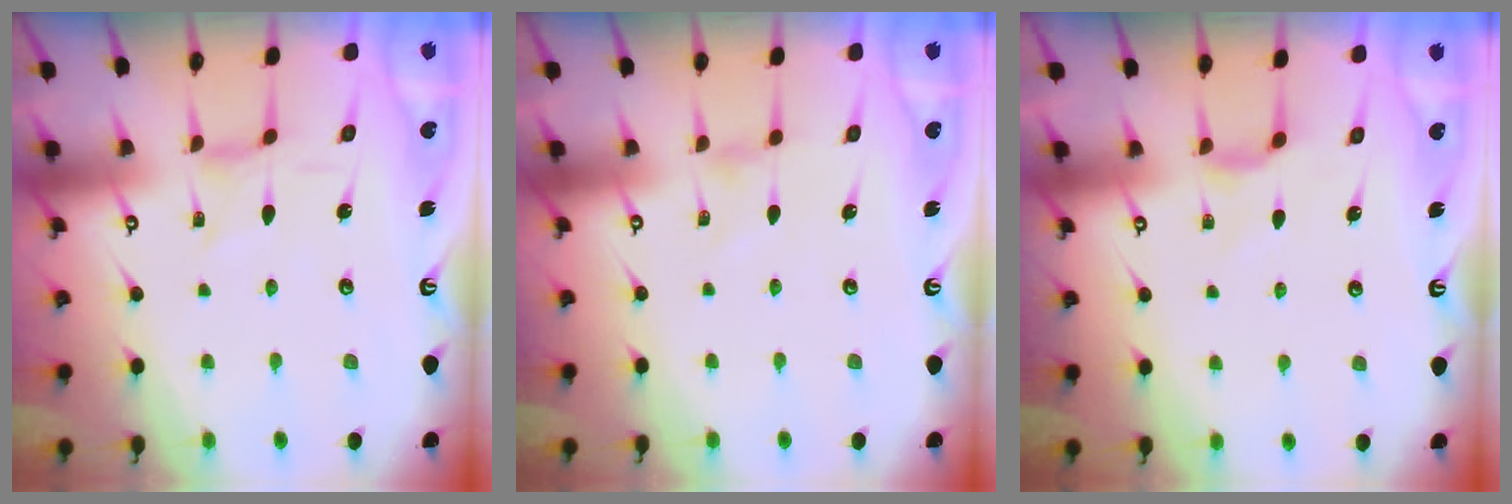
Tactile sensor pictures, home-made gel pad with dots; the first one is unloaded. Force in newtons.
{"total": 0.0}
{"total": 4.4, "press": 4.4, "slide": 0.6}